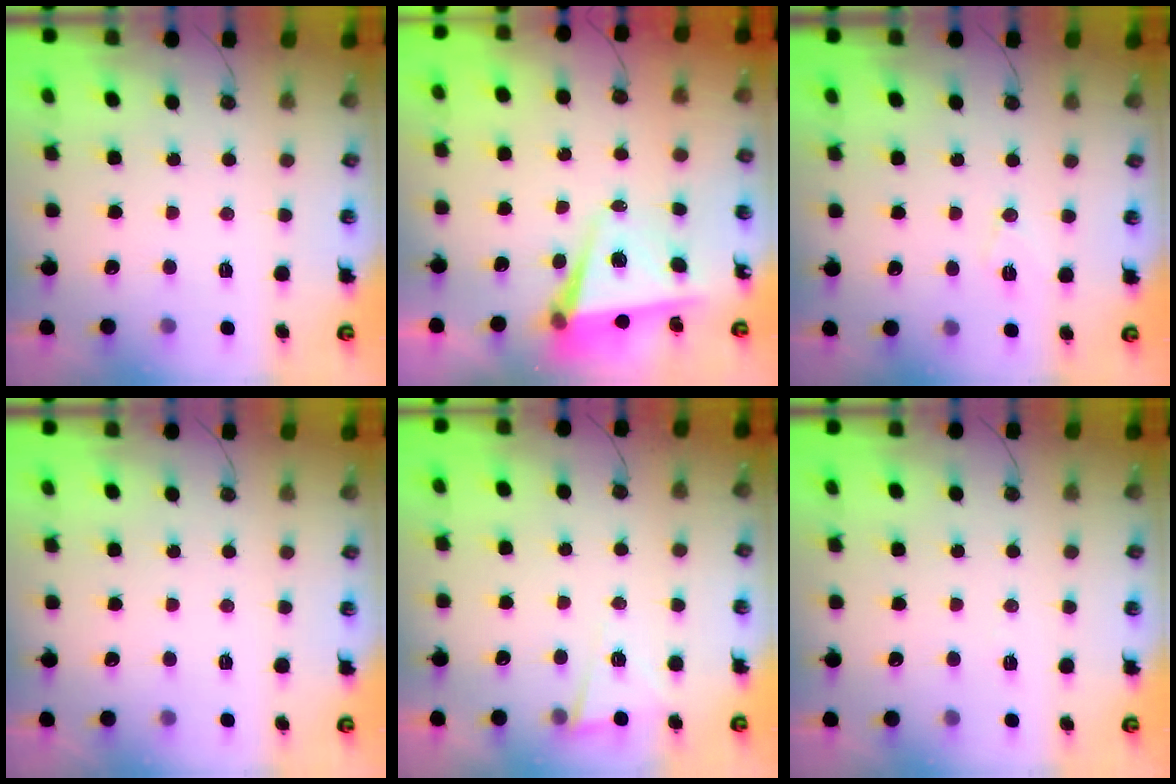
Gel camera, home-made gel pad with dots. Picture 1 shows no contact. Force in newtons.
{"total": 5.6, "press": 5.6, "slide": 1.0}
{"total": 6.1, "press": 5.6, "slide": 2.5}
{"total": 0.0}
{"total": 2.8, "press": 2.4, "slide": 1.4}
{"total": 5.3, "press": 2.9, "slide": 4.4}